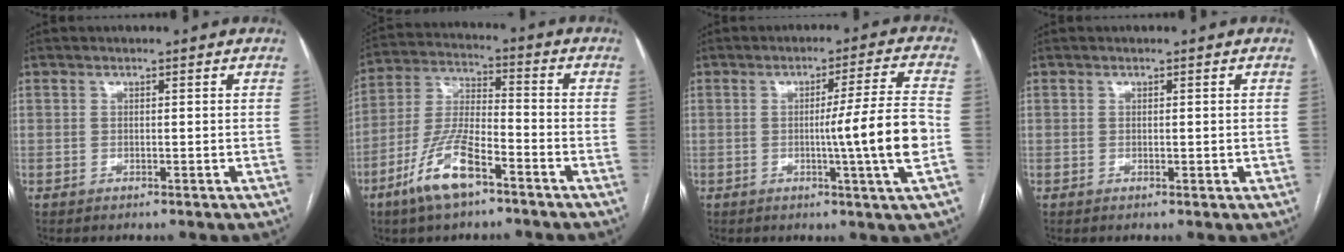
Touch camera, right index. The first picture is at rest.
{"total": 11.1, "force": [-6.5, 2.8, 8.5], "torque": [-0.183, -0.004, -0.124]}
{"total": 10.4, "force": [-1.8, -2.0, 10.0], "torque": [-0.147, -0.009, -0.027]}
{"total": 0.9, "force": [0.0, 0.4, 0.8], "torque": [-0.011, -0.002, 0.000]}